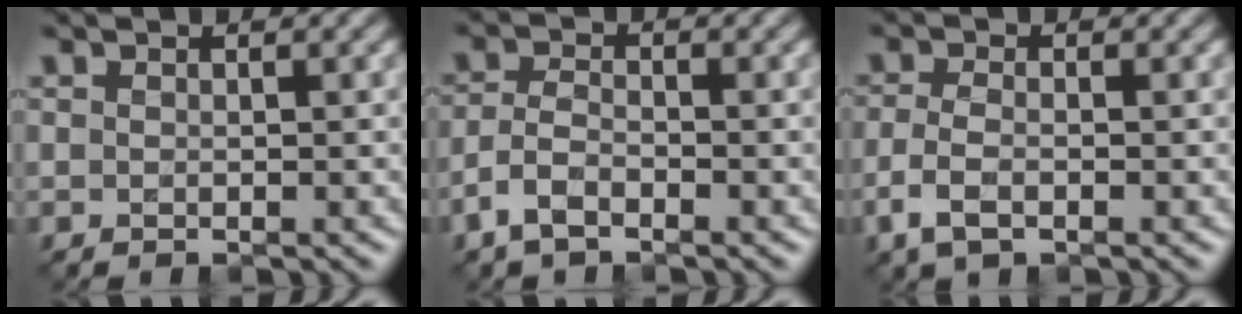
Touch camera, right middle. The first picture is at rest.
{"total": 2.9, "force": [-1.8, 1.2, 1.9], "torque": [-0.042, 0.004, -0.044]}
{"total": 3.0, "force": [-1.4, 1.4, 2.2], "torque": [-0.056, -0.004, -0.033]}